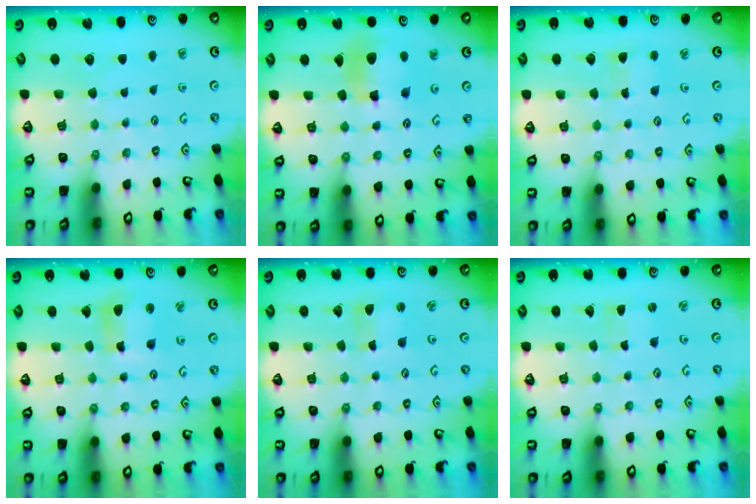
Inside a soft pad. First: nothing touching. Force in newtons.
{"total": 10.6, "press": 10.5, "slide": 1.3}
{"total": 2.5, "press": 2.4, "slide": 0.4}
{"total": 7.8, "press": 7.7, "slide": 1.3}
{"total": 1.6, "press": 1.5, "slide": 0.3}
{"total": 1.7, "press": 1.6, "slide": 0.3}